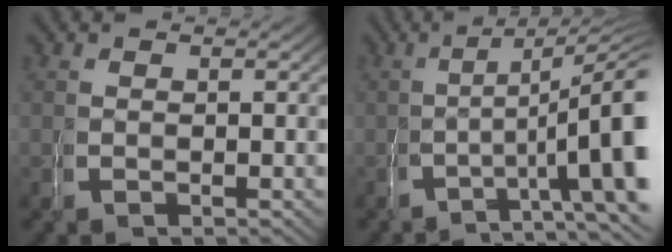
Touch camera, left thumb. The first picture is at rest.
{"total": 8.6, "force": [0.3, 4.6, 7.3], "torque": [-0.113, -0.010, 0.006]}